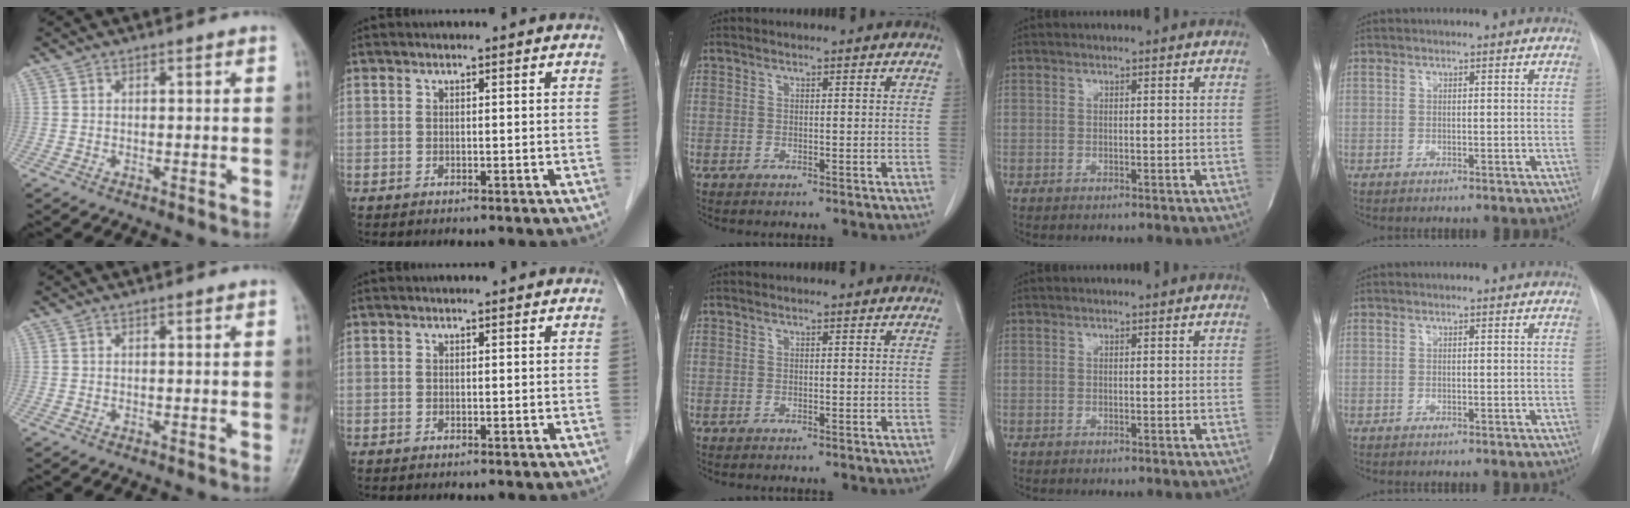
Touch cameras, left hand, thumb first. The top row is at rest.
{}